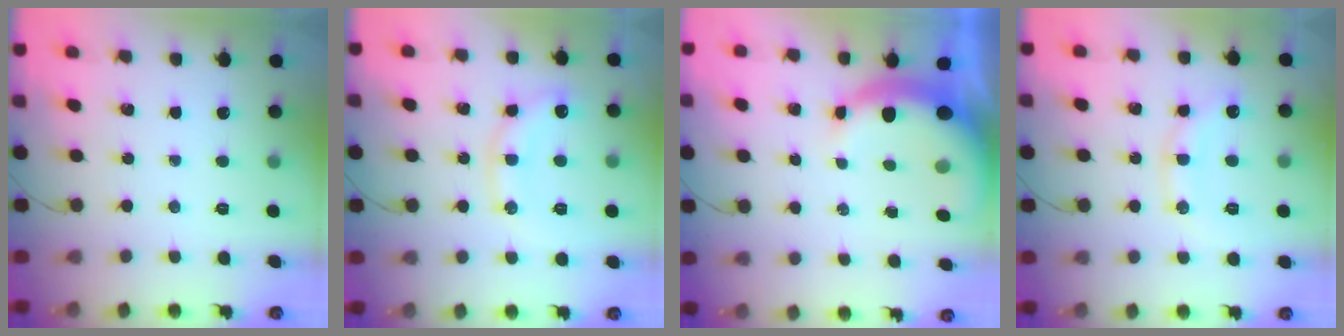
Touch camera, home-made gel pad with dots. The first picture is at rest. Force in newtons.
{"total": 11.7, "press": 11.7, "slide": 0.6}
{"total": 8.3, "press": 8.1, "slide": 1.5}
{"total": 10.6, "press": 10.6, "slide": 0.7}